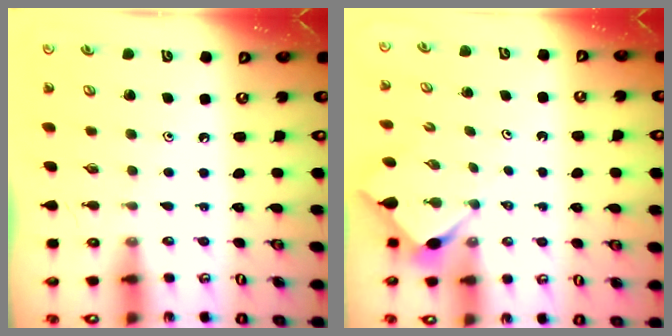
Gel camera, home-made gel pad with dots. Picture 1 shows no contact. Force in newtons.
{"total": 2.8, "press": 2.8, "slide": 0.3}